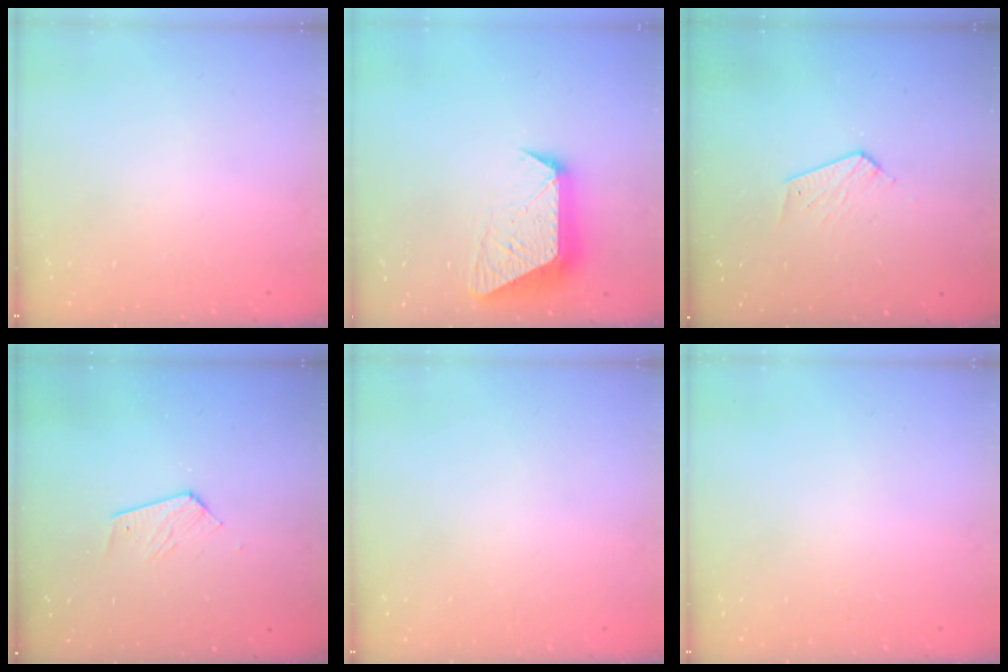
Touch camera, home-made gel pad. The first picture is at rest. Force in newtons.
{"total": 12.1, "press": 12.1, "slide": 1.0}
{"total": 4.8, "press": 4.8, "slide": 0.5}
{"total": 6.2, "press": 6.2, "slide": 0.2}
{"total": 0.0}
{"total": 0.0}